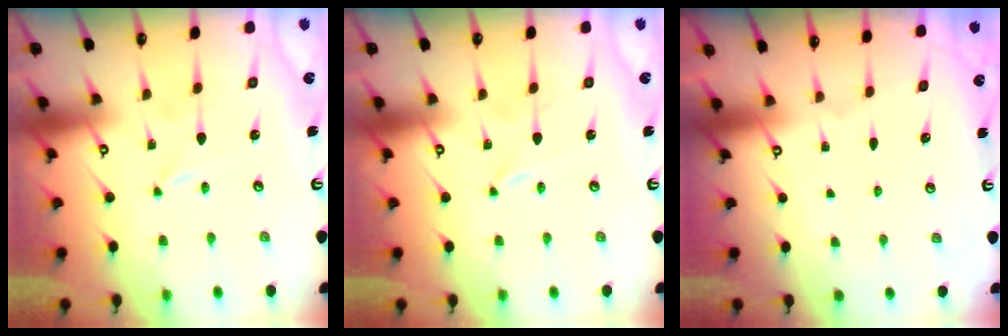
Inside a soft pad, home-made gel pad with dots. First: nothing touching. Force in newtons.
{"total": 0.0}
{"total": 0.0}